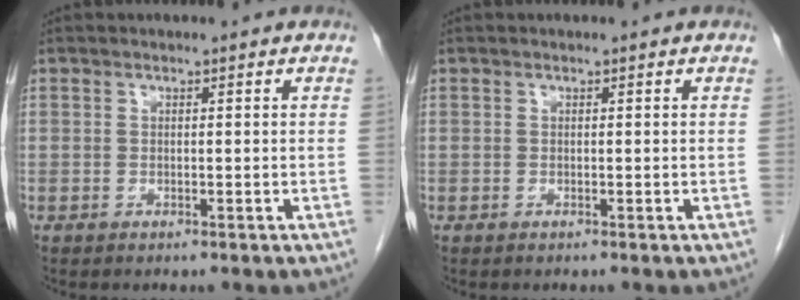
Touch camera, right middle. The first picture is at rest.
{"total": 0.0}